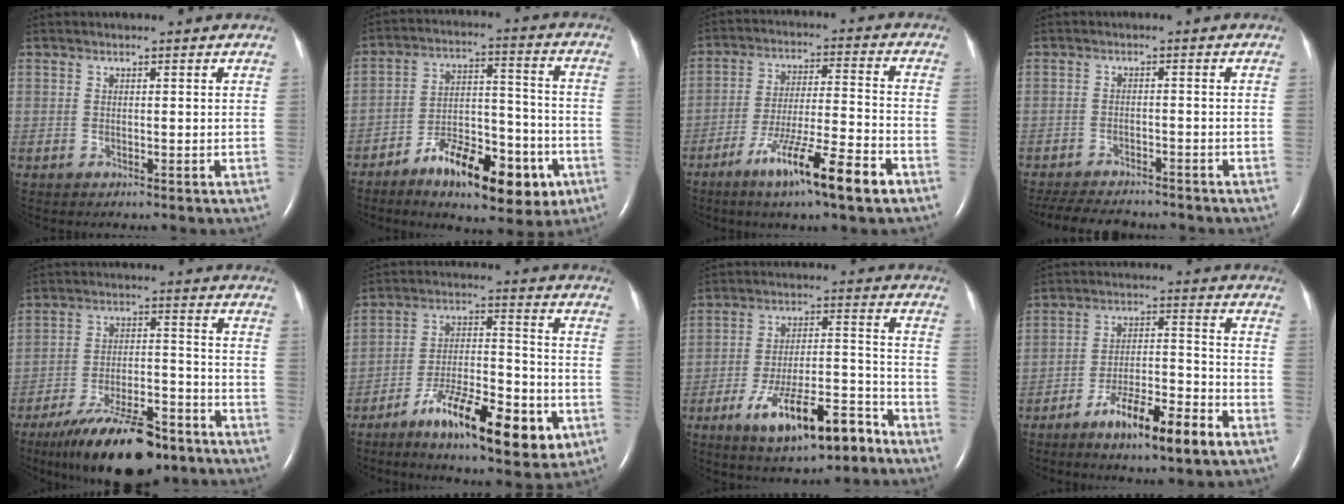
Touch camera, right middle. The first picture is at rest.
{"total": 15.2, "force": [-8.2, 6.0, 11.3], "torque": [-0.167, 0.019, -0.121]}
{"total": 12.8, "force": [-7.6, 0.2, 10.3], "torque": [-0.177, -0.023, -0.130]}
{"total": 11.5, "force": [-10.2, 3.0, 4.3], "torque": [-0.086, -0.011, -0.144]}
{"total": 15.8, "force": [-11.8, 4.6, 9.5], "torque": [-0.148, 0.001, -0.192]}
{"total": 16.3, "force": [-8.2, 4.7, 13.3], "torque": [-0.210, 0.002, -0.127]}
{"total": 13.8, "force": [-8.5, 3.7, 10.1], "torque": [-0.171, 0.008, -0.134]}
{"total": 11.9, "force": [-7.0, 0.3, 9.6], "torque": [-0.170, -0.019, -0.123]}